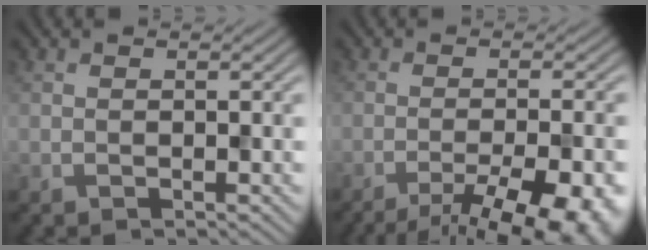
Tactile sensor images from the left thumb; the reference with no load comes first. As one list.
[{"total": 12.0, "force": [-8.0, 3.3, 8.4], "torque": [-0.117, -0.011, -0.093]}]